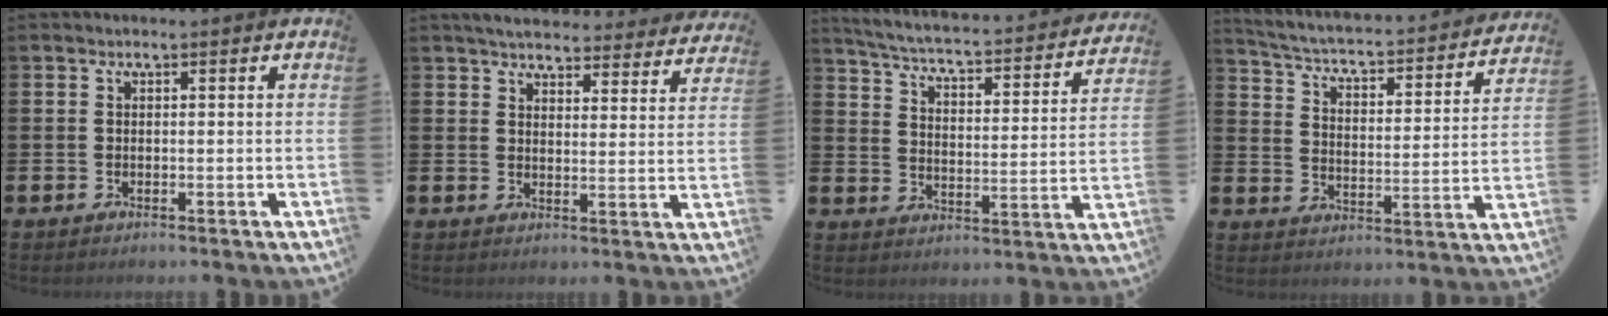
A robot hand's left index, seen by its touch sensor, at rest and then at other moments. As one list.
[{"total": 4.6, "force": [4.5, 0.9, 0.8], "torque": [-0.027, -0.029, 0.077]}, {"total": 4.1, "force": [3.7, 0.5, 1.5], "torque": [-0.051, -0.040, 0.052]}, {"total": 3.9, "force": [3.5, 0.8, 1.6], "torque": [-0.055, -0.039, 0.046]}]